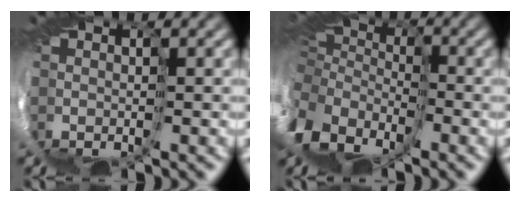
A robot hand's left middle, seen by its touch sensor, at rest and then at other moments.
{"total": 10.1, "force": [-3.0, 7.6, 6.0], "torque": [-0.195, -0.022, -0.039]}